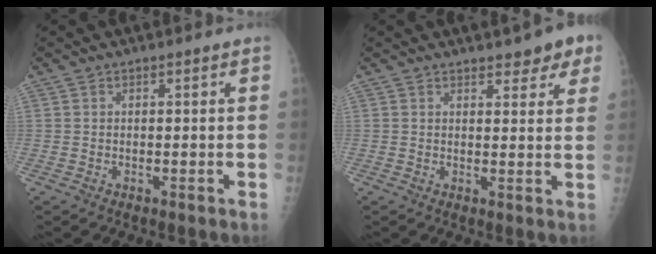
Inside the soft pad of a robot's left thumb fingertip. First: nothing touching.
{"total": 6.0, "force": [4.1, 2.4, 3.7], "torque": [-0.016, -0.016, 0.049]}